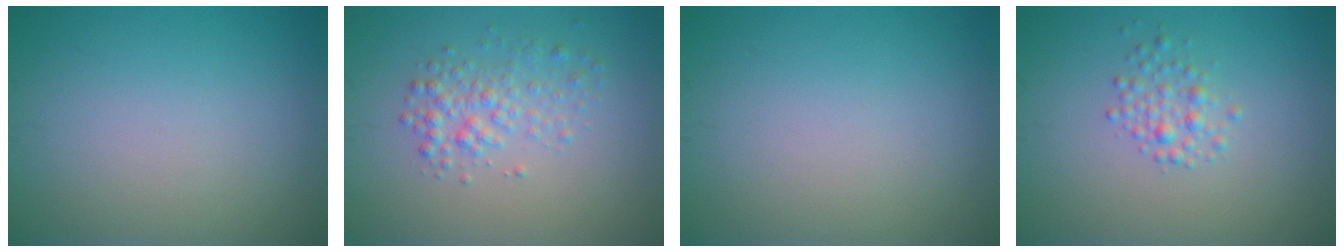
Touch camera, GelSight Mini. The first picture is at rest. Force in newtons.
{"total": 2.5, "press": 2.5, "slide": 0.1}
{"total": 0.0}
{"total": 1.8, "press": 1.8, "slide": 0.0}